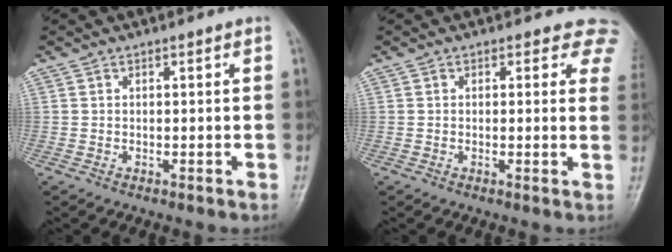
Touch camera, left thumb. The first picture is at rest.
{"total": 5.2, "force": [3.9, 3.0, 1.5], "torque": [0.024, -0.010, 0.014]}